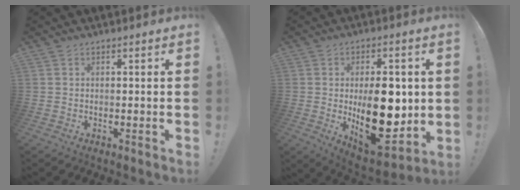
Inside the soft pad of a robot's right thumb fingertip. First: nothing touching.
{"total": 19.8, "force": [-0.5, 10.8, 16.6], "torque": [-0.233, -0.020, 0.006]}